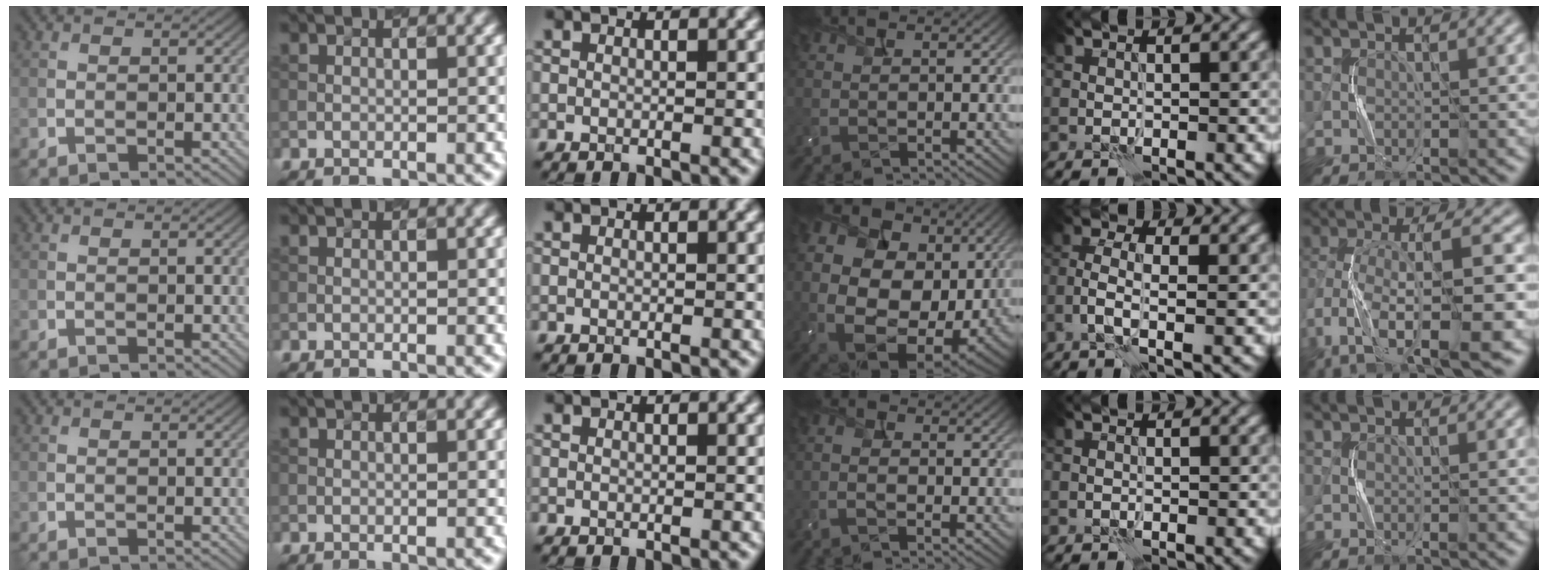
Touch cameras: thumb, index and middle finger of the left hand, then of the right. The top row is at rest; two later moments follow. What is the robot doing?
{"motion": "squeeze", "object": "bubble wrap"}